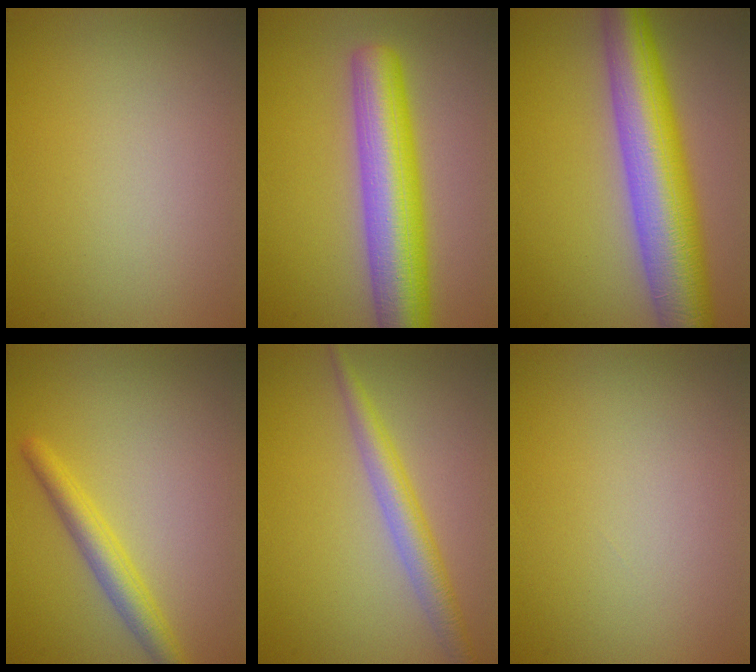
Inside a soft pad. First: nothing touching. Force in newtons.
{"total": 8.9, "press": 8.9, "slide": 0.3}
{"total": 10.8, "press": 10.8, "slide": 0.3}
{"total": 2.9, "press": 2.9, "slide": 0.2}
{"total": 3.3, "press": 3.3, "slide": 0.0}
{"total": 0.0}